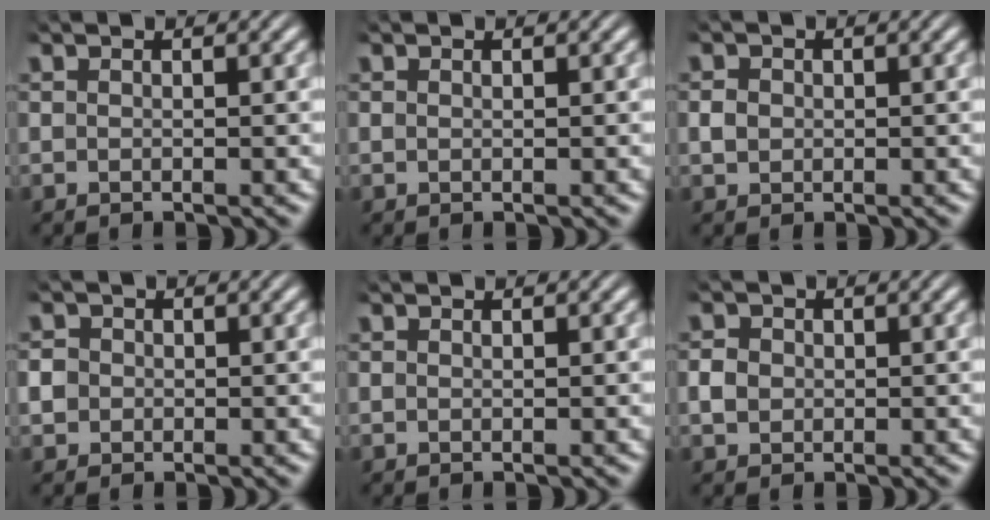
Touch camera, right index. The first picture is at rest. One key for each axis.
{"total": 0.0}
{"total": 0.7, "fx": -0.1, "fy": 0.6, "fz": 0.4, "tx": -0.011, "ty": -0.006, "tz": 0.004}
{"total": 2.6, "fx": -0.3, "fy": 2.4, "fz": 0.8, "tx": -0.029, "ty": -0.007, "tz": -0.005}
{"total": 0.0}
{"total": 1.2, "fx": -0.2, "fy": 1.1, "fz": 0.5, "tx": -0.015, "ty": -0.005, "tz": 0.001}